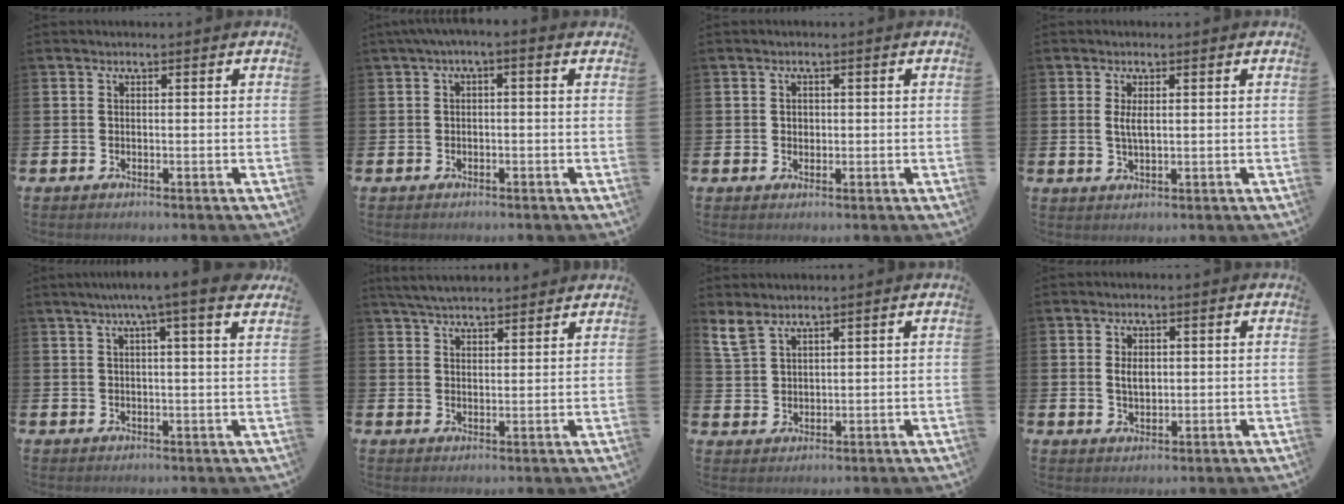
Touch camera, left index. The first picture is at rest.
{"total": 1.3, "force": [-0.6, 0.3, 1.2], "torque": [-0.027, 0.004, -0.011]}
{"total": 1.2, "force": [0.4, 1.0, 0.5], "torque": [0.001, 0.003, 0.004]}
{"total": 2.3, "force": [0.6, 0.8, 2.1], "torque": [-0.038, 0.001, 0.007]}
{"total": 5.1, "force": [4.1, -0.5, 3.1], "torque": [-0.055, -0.016, 0.067]}
{"total": 4.5, "force": [4.4, 0.7, 0.9], "torque": [-0.037, -0.012, 0.083]}
{"total": 3.9, "force": [3.4, 1.2, 1.4], "torque": [-0.032, -0.011, 0.062]}
{"total": 2.5, "force": [0.7, 1.5, 1.9], "torque": [-0.018, -0.001, 0.006]}